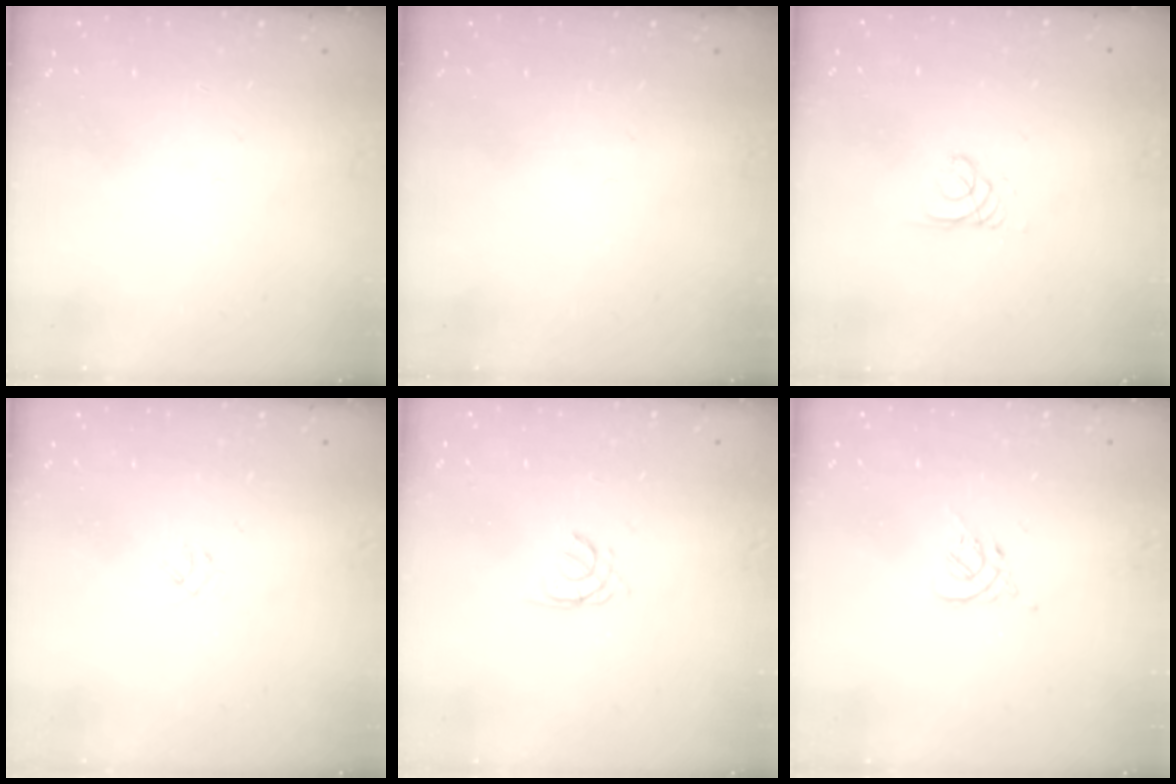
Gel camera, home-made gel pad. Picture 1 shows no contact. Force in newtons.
{"total": 0.0}
{"total": 0.8, "press": 0.8, "slide": 0.1}
{"total": 1.3, "press": 1.2, "slide": 0.5}
{"total": 0.5, "press": 0.4, "slide": 0.3}
{"total": 1.2, "press": 1.1, "slide": 0.5}